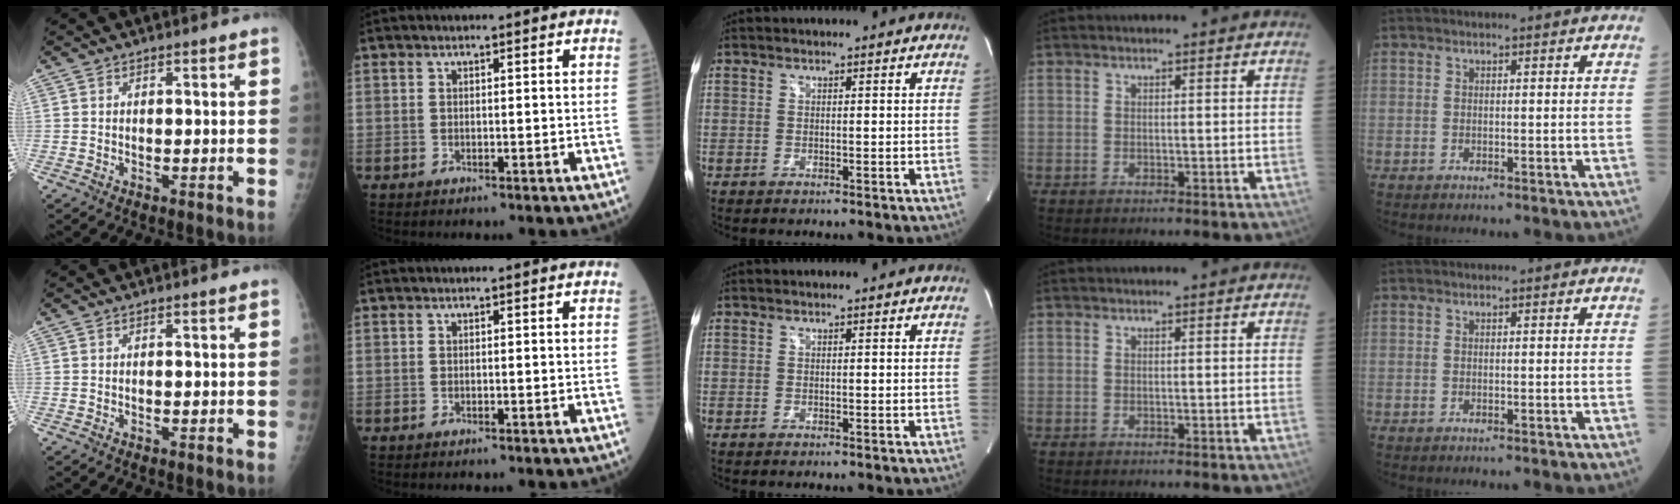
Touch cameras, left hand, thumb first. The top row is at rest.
{}